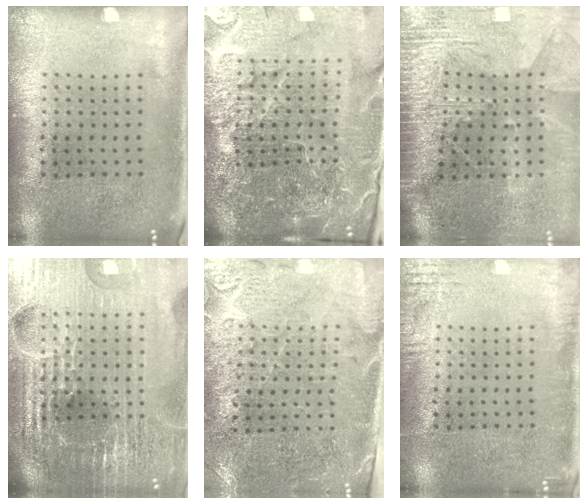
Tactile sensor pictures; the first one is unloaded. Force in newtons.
{"total": 6.7, "press": 5.8, "slide": 3.2}
{"total": 3.8, "press": 3.3, "slide": 1.9}
{"total": 6.8, "press": 5.9, "slide": 3.2}
{"total": 3.0, "press": 2.9, "slide": 0.9}
{"total": 2.3, "press": 2.3, "slide": 0.3}